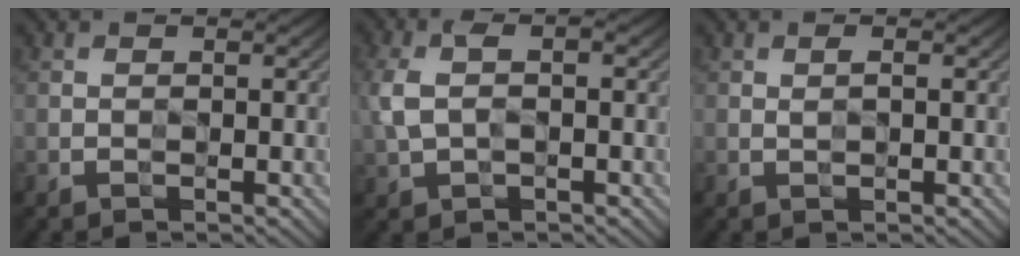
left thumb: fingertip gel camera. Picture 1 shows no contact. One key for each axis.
{"total": 4.9, "fx": 0.2, "fy": 3.1, "fz": 3.8, "tx": -0.099, "ty": 0.001, "tz": 0.000}
{"total": 0.7, "fx": 0.3, "fy": 0.2, "fz": 0.6, "tx": -0.008, "ty": 0.001, "tz": 0.005}